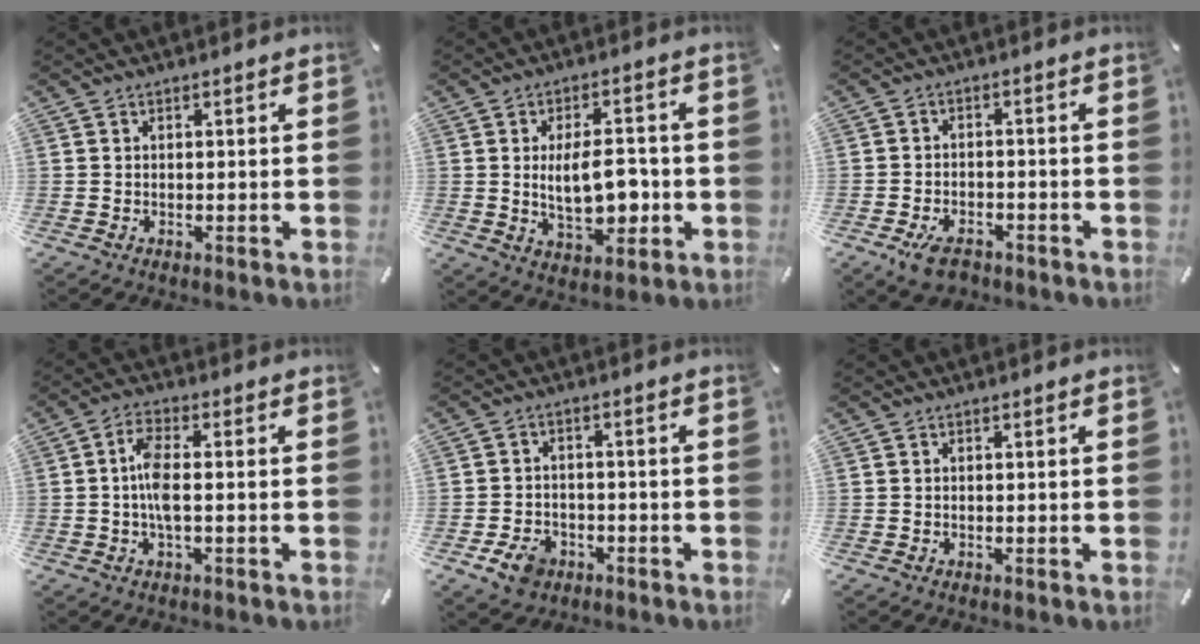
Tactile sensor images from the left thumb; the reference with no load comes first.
{"total": 12.0, "force": [-0.5, 6.7, 10.0], "torque": [-0.156, -0.005, -0.013]}
{"total": 6.6, "force": [-3.5, 5.0, 2.5], "torque": [-0.040, 0.023, -0.062]}
{"total": 6.2, "force": [-0.5, 2.0, 5.9], "torque": [-0.128, -0.005, -0.014]}
{"total": 6.0, "force": [-3.1, 4.4, 2.6], "torque": [-0.048, 0.011, -0.060]}
{"total": 0.0}